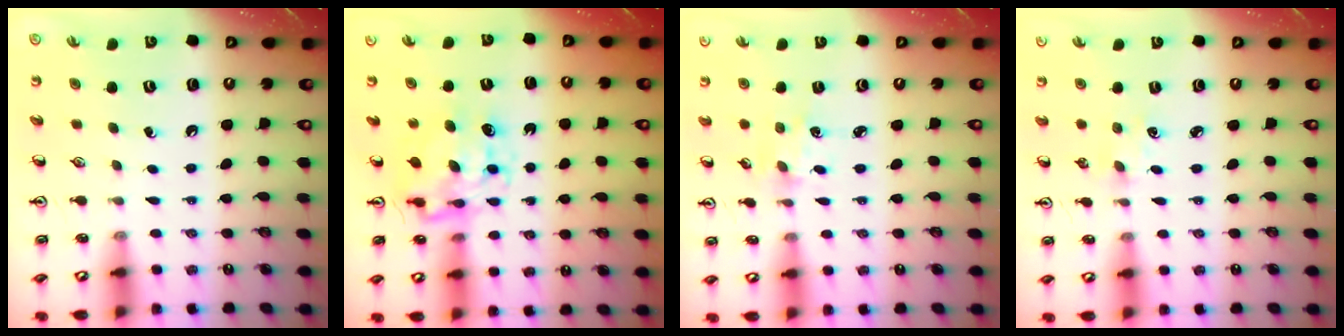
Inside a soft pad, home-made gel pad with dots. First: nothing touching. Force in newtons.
{"total": 8.9, "press": 8.9, "slide": 0.7}
{"total": 1.0, "press": 1.0, "slide": 0.2}
{"total": 2.4, "press": 2.3, "slide": 0.4}